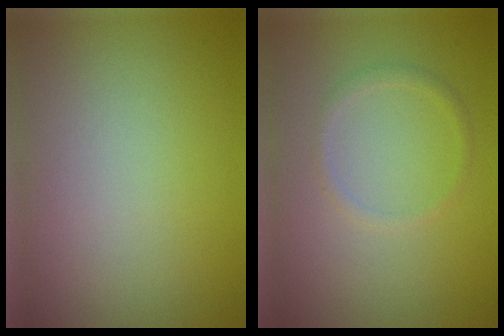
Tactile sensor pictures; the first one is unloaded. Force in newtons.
{"total": 1.0, "press": 1.0, "slide": 0.1}